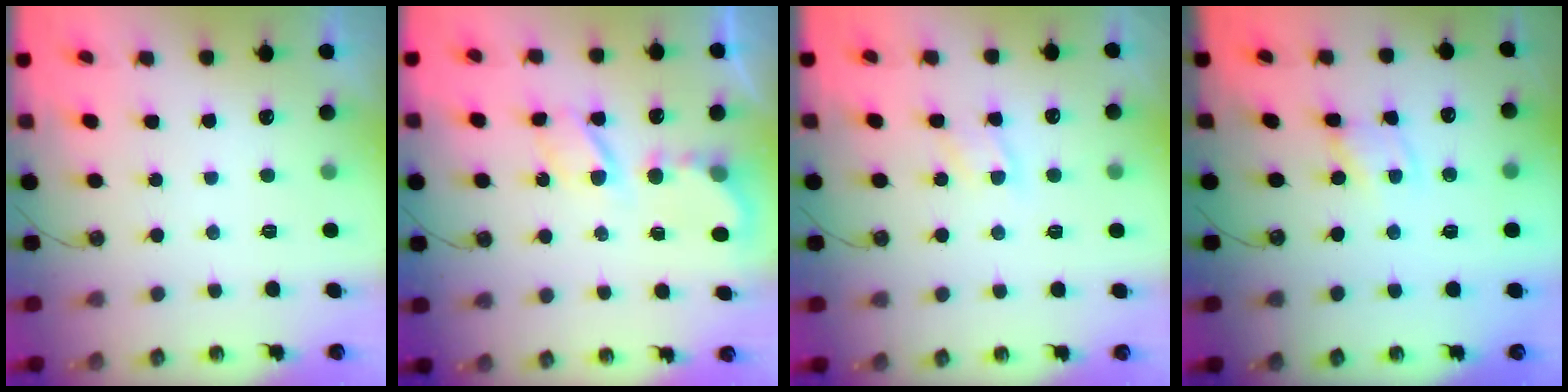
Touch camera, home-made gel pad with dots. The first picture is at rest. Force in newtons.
{"total": 5.9, "press": 5.9, "slide": 0.3}
{"total": 7.0, "press": 6.9, "slide": 0.8}
{"total": 1.2, "press": 1.2, "slide": 0.2}